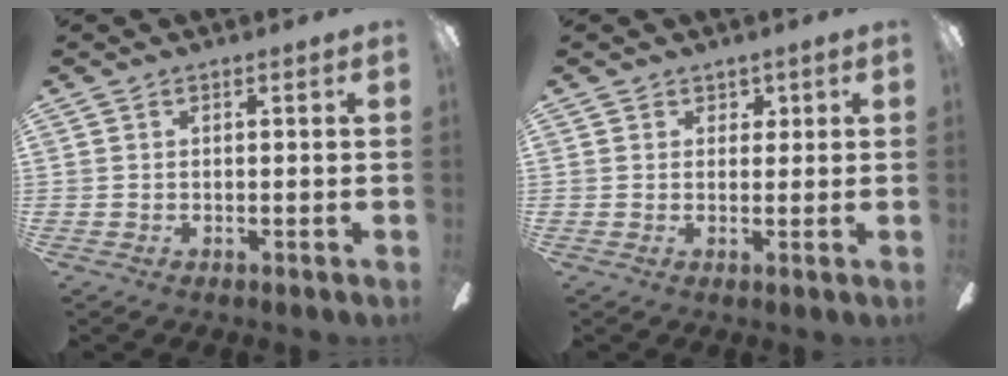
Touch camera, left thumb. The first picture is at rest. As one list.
[{"total": 1.6, "force": [1.1, 1.1, 0.1], "torque": [0.005, 0.000, 0.019]}]